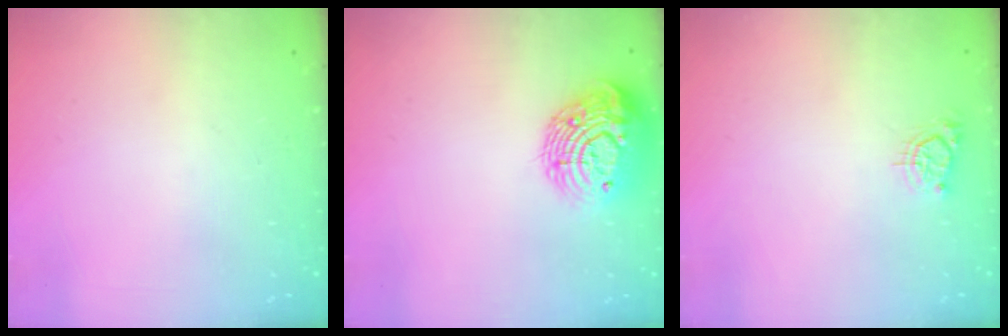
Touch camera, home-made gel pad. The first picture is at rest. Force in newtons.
{"total": 14.3, "press": 14.3, "slide": 0.7}
{"total": 2.5, "press": 2.5, "slide": 0.4}